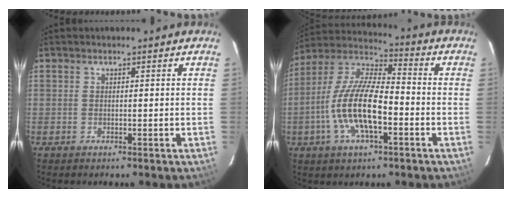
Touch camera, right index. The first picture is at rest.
{"total": 15.7, "force": [-4.6, 5.6, 13.9], "torque": [-0.280, -0.003, -0.090]}